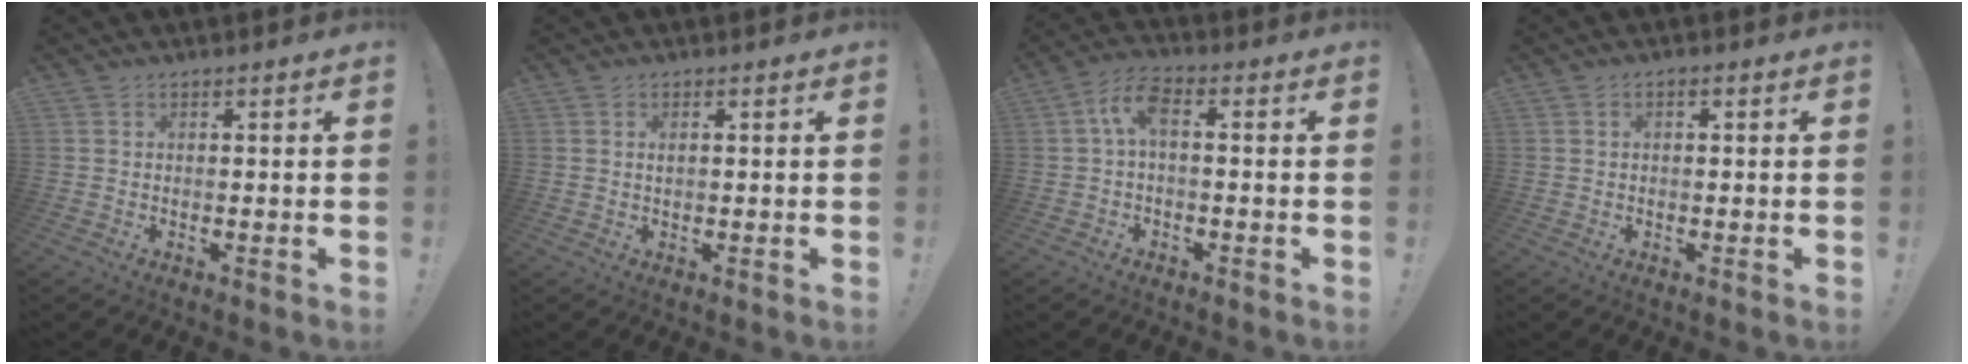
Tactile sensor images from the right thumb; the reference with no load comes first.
{"total": 0.9, "force": [0.3, 0.1, 0.8], "torque": [-0.019, 0.001, 0.006]}
{"total": 6.7, "force": [0.6, 2.4, 6.2], "torque": [-0.126, 0.001, 0.011]}
{"total": 1.1, "force": [-0.2, 0.6, 0.8], "torque": [-0.019, 0.006, -0.004]}